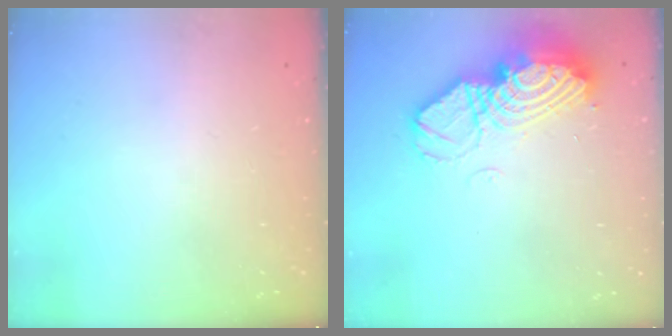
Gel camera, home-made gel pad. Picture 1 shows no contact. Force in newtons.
{"total": 17.5, "press": 17.4, "slide": 2.0}